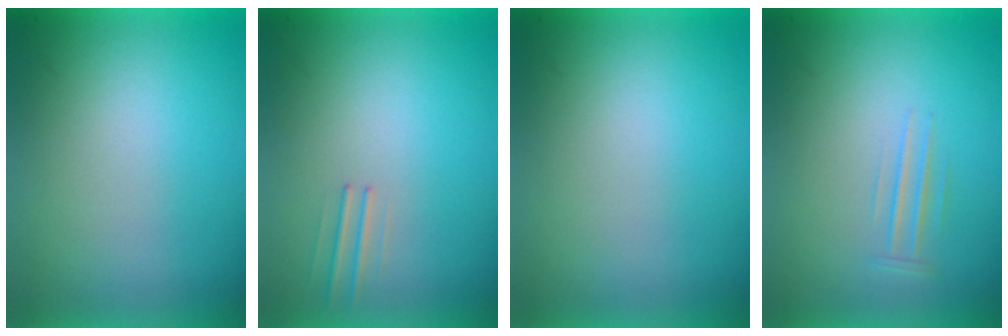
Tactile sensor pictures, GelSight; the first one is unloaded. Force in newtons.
{"total": 1.1}
{"total": 1.1}
{"total": 1.1}